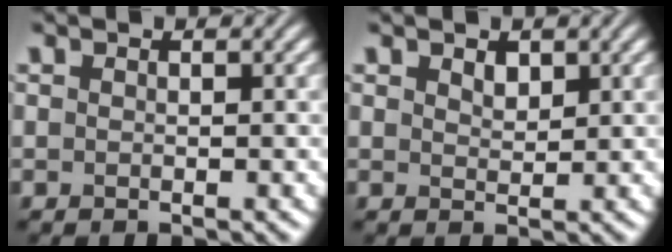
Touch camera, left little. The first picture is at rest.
{"total": 1.3, "force": [0.9, 0.7, 0.6], "torque": [-0.011, -0.001, 0.018]}